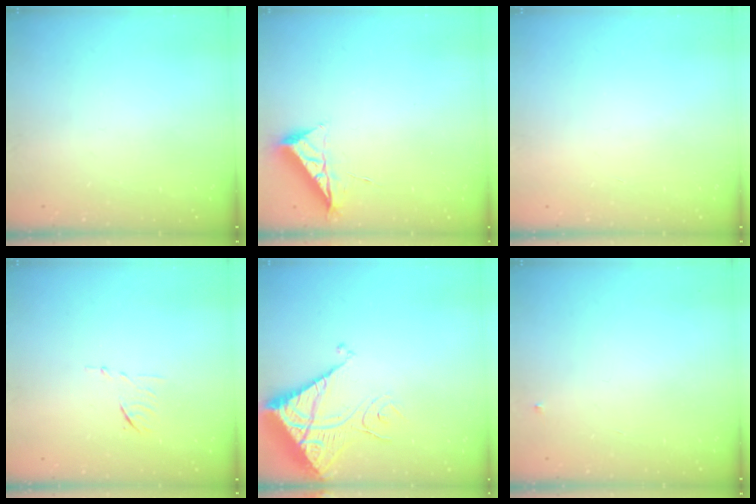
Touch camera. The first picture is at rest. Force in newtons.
{"total": 6.3, "press": 6.2, "slide": 0.8}
{"total": 1.6, "press": 1.6, "slide": 0.1}
{"total": 6.2, "press": 6.2, "slide": 0.7}
{"total": 13.1, "press": 13.0, "slide": 1.5}
{"total": 3.0, "press": 2.9, "slide": 0.4}